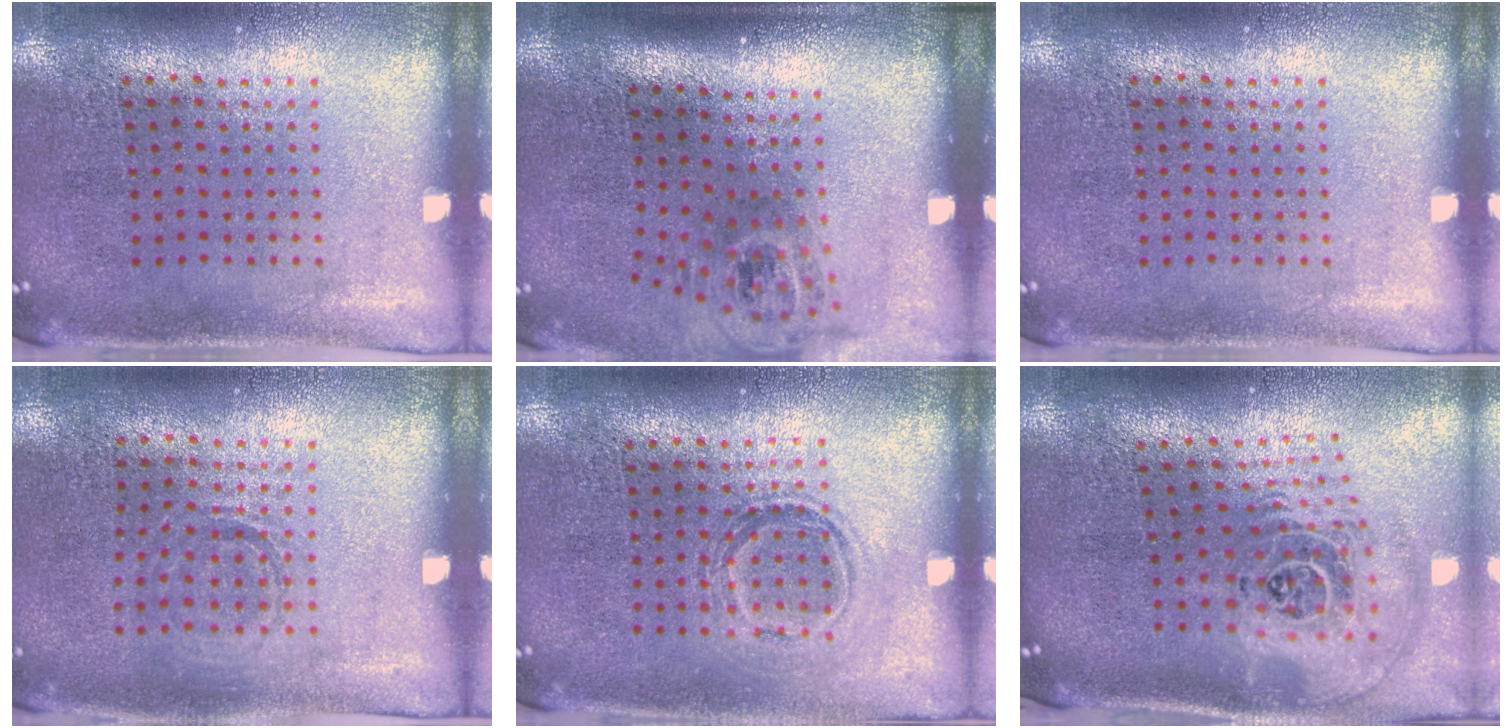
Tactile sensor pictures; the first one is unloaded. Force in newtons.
{"total": 1.8, "press": 1.3, "slide": 1.2}
{"total": 0.0}
{"total": 0.8, "press": 0.8, "slide": 0.0}
{"total": 1.1, "press": 0.9, "slide": 0.6}
{"total": 2.5, "press": 1.8, "slide": 1.8}